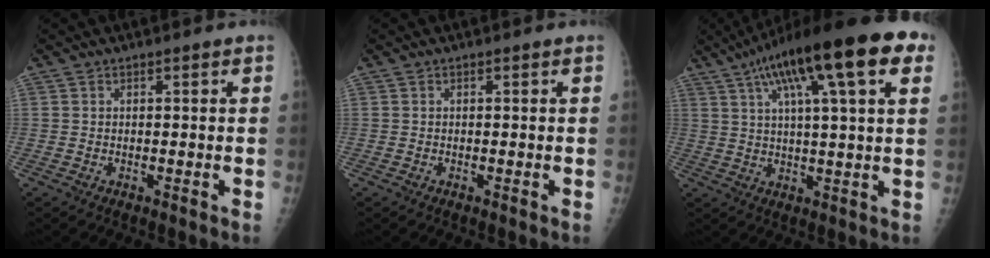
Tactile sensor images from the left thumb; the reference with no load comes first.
{"total": 0.0}
{"total": 21.6, "force": [10.1, 5.0, 18.4], "torque": [-0.282, 0.016, 0.151]}